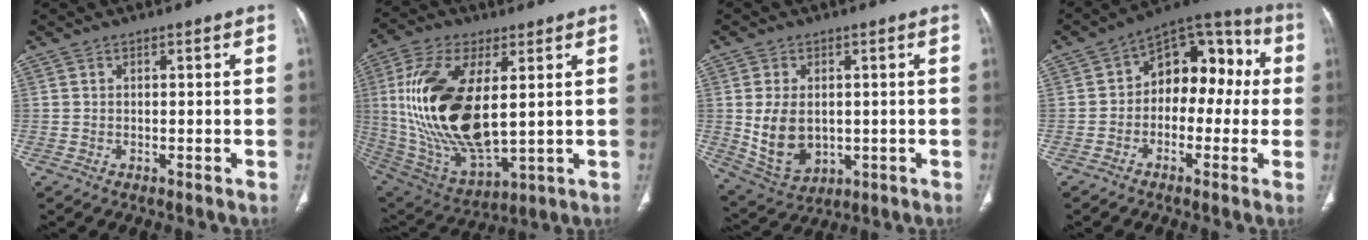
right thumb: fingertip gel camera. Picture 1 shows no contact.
{"total": 23.8, "force": [3.2, 11.2, 20.8], "torque": [-0.421, -0.023, 0.073]}
{"total": 10.1, "force": [0.0, 7.0, 7.3], "torque": [-0.122, -0.007, 0.022]}
{"total": 13.5, "force": [0.3, 9.0, 10.0], "torque": [-0.082, 0.051, -0.015]}